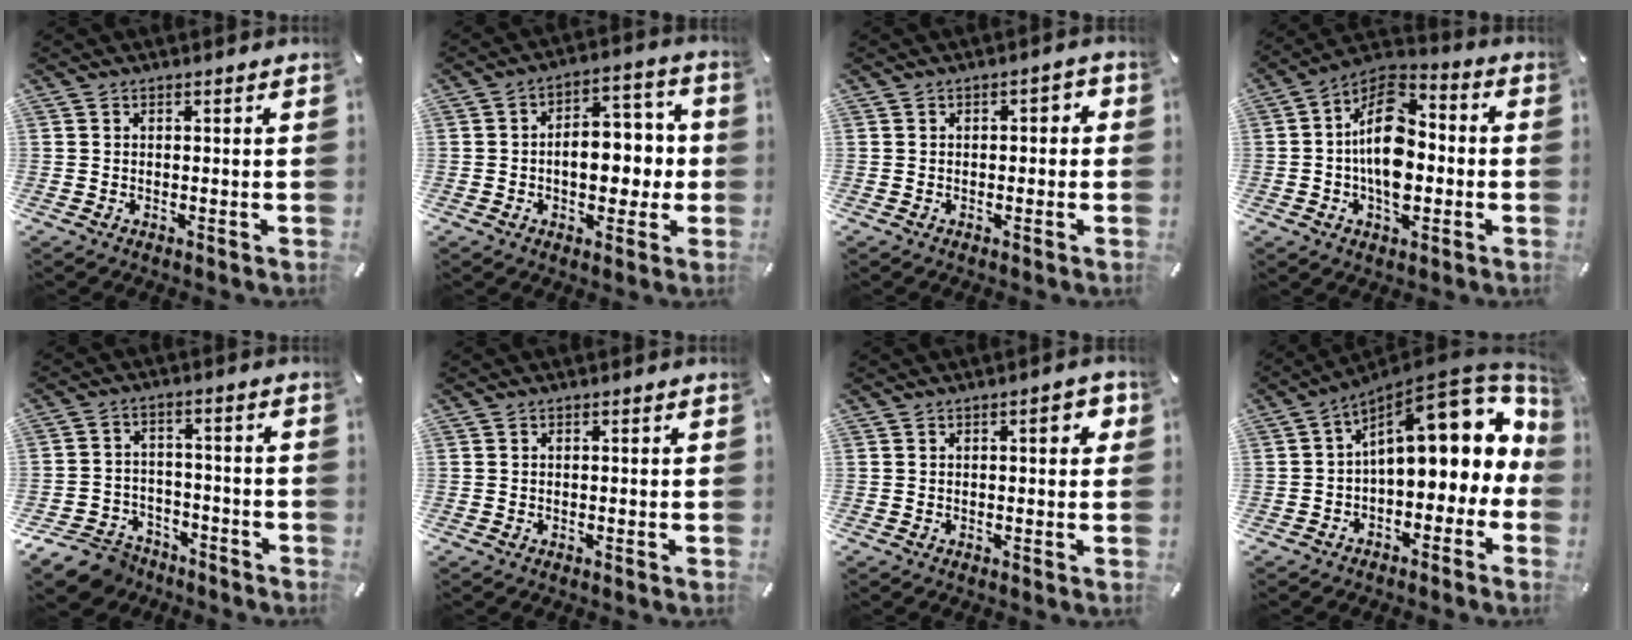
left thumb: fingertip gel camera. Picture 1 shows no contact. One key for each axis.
{"total": 10.3, "fx": -1.4, "fy": 7.1, "fz": 7.3, "tx": -0.085, "ty": 0.009, "tz": -0.026}
{"total": 1.9, "fx": -0.7, "fy": 1.3, "fz": 1.2, "tx": -0.022, "ty": 0.011, "tz": -0.017}
{"total": 15.5, "fx": -1.7, "fy": 9.7, "fz": 11.9, "tx": -0.216, "ty": 0.005, "tz": -0.031}
{"total": 8.9, "fx": -6.9, "fy": 5.3, "fz": 2.2, "tx": -0.041, "ty": 0.043, "tz": -0.128}
{"total": 0.0}
{"total": 3.9, "fx": 1.0, "fy": 1.5, "fz": 3.4, "tx": -0.036, "ty": -0.002, "tz": 0.007}
{"total": 17.8, "fx": 6.2, "fy": 9.3, "fz": 13.8, "tx": -0.172, "ty": -0.049, "tz": 0.106}